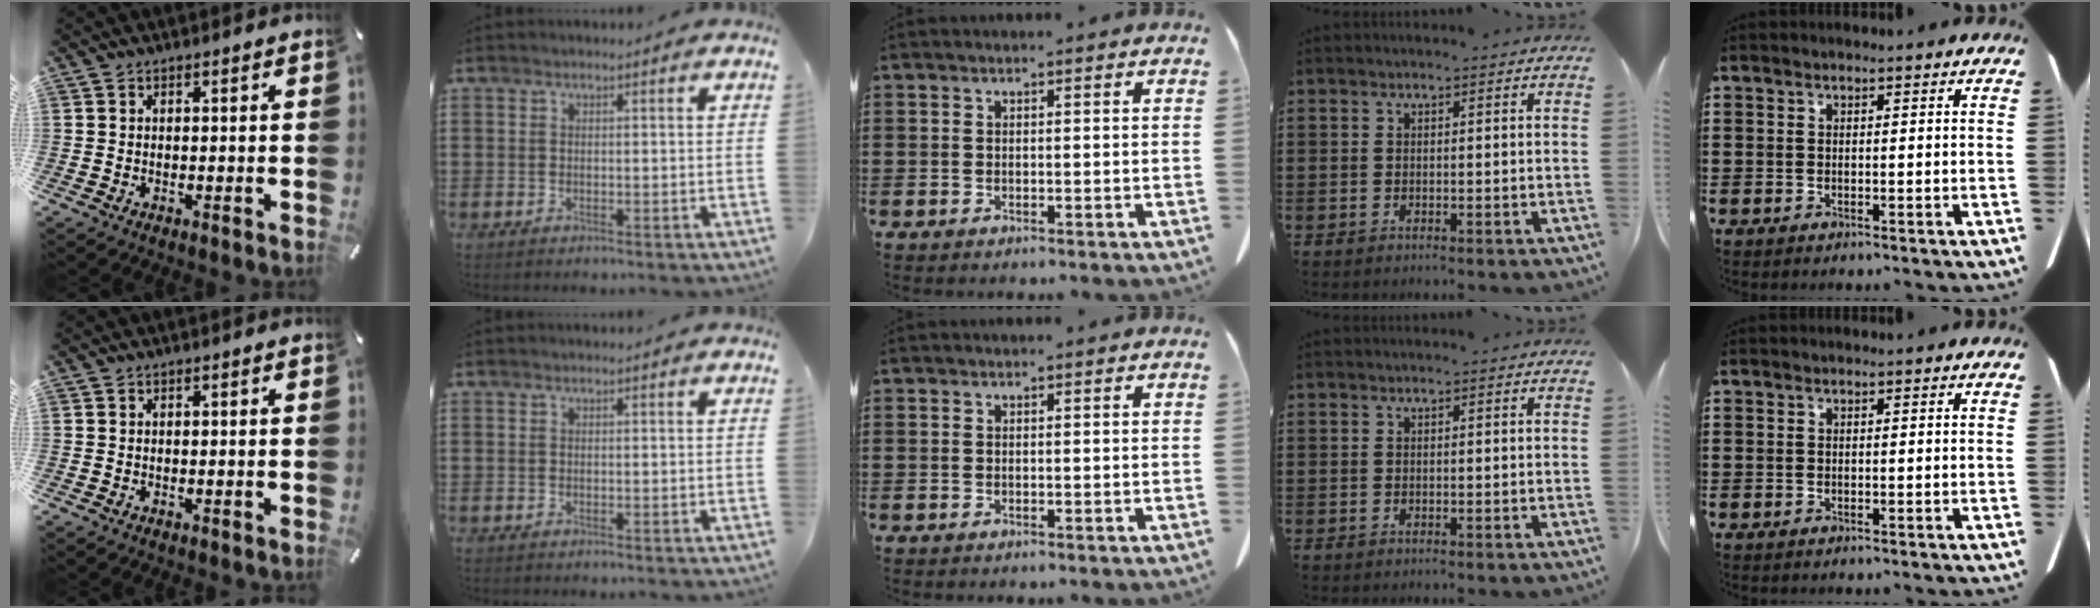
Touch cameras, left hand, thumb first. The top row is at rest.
{}